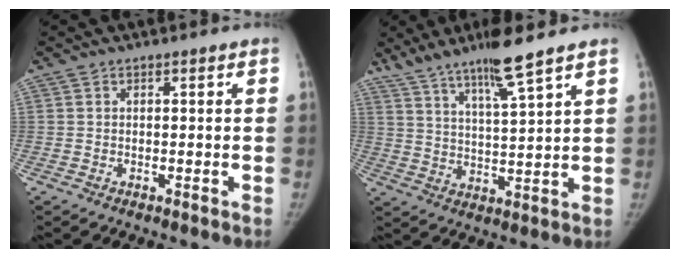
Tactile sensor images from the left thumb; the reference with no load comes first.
{"total": 10.6, "force": [7.8, 0.3, 7.2], "torque": [-0.128, -0.035, 0.144]}